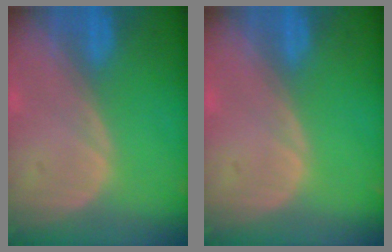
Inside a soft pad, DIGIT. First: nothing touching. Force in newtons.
{"total": 0.0}